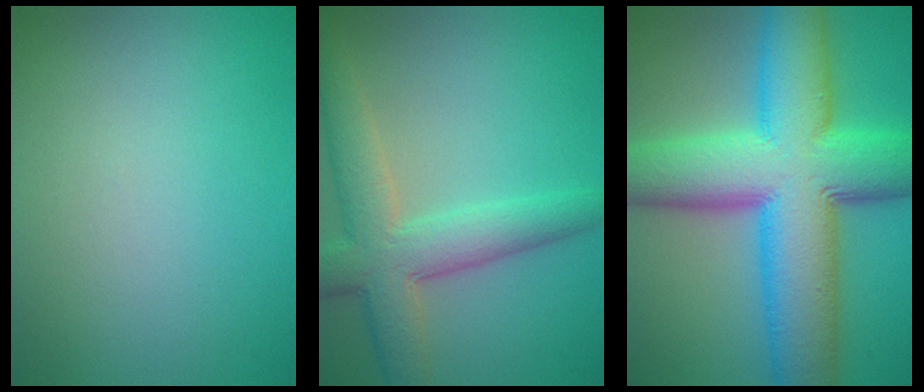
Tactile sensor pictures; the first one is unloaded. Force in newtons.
{"total": 6.0, "press": 6.0, "slide": 0.3}
{"total": 13.8, "press": 13.8, "slide": 0.3}